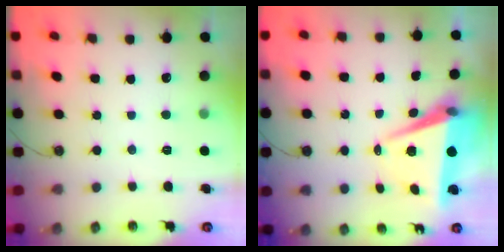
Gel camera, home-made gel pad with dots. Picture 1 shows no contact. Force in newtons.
{"total": 7.5, "press": 6.2, "slide": 4.2}